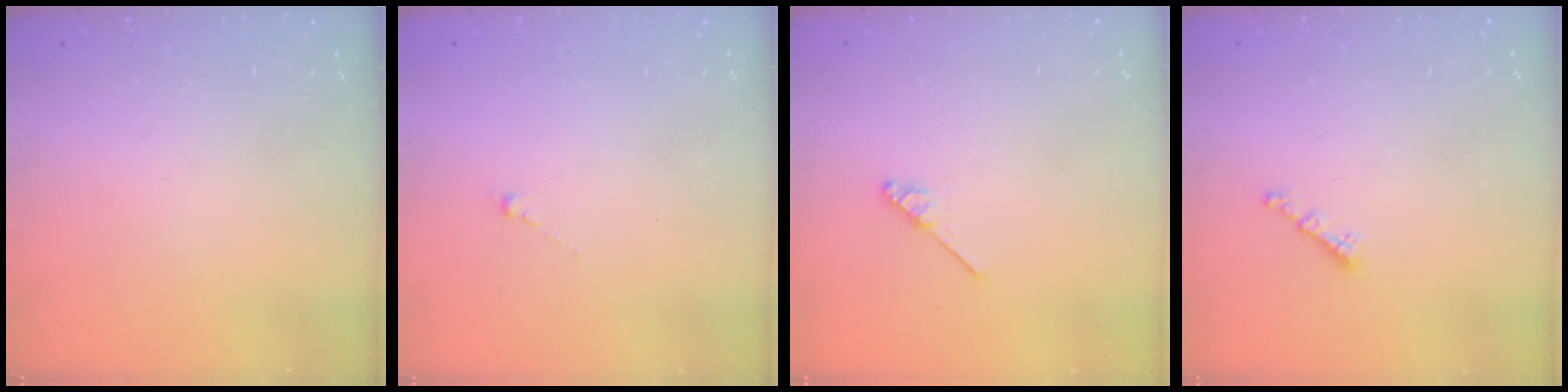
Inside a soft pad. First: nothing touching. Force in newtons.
{"total": 0.0}
{"total": 4.5, "press": 4.4, "slide": 0.7}
{"total": 0.6, "press": 0.5, "slide": 0.4}